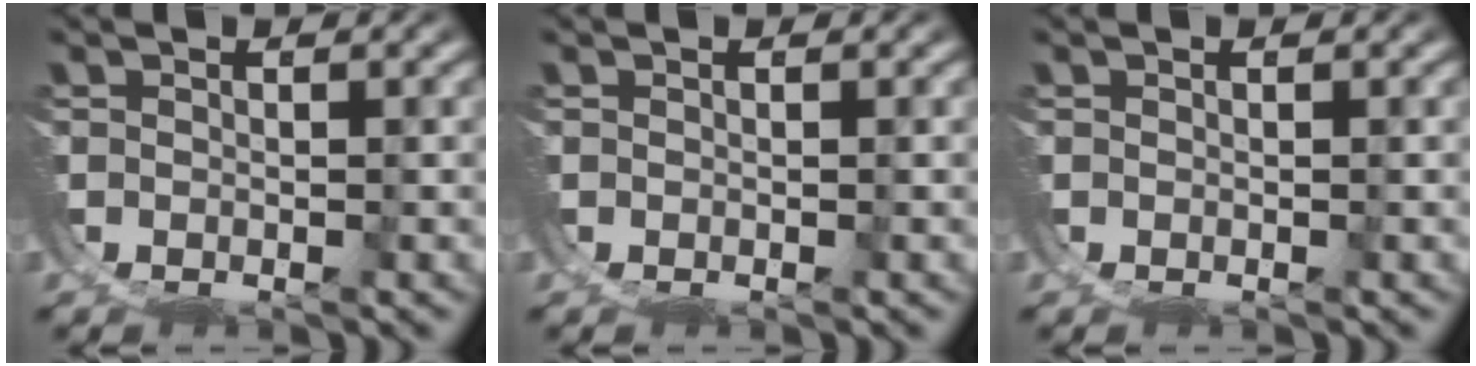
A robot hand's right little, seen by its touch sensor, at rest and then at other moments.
{"total": 0.0}
{"total": 0.0}